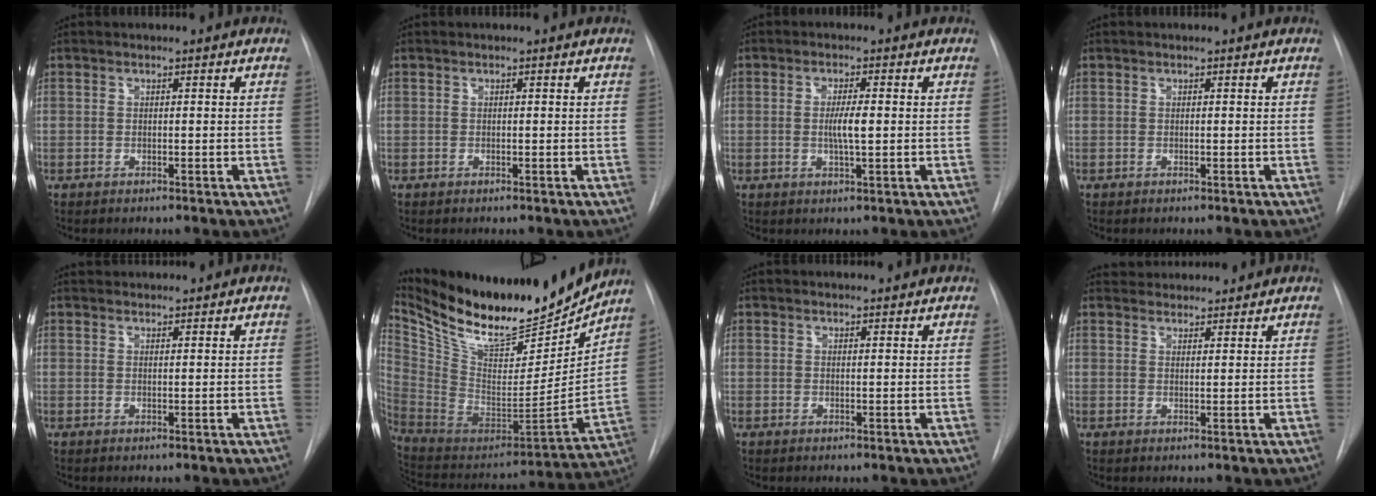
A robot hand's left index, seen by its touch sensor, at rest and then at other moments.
{"total": 0.0}
{"total": 3.5, "force": [-0.1, 0.4, 3.5], "torque": [-0.064, -0.003, -0.001]}
{"total": 0.0}
{"total": 2.5, "force": [2.5, 0.4, 0.2], "torque": [-0.004, 0.030, 0.043]}
{"total": 24.8, "force": [22.0, 5.3, 10.1], "torque": [-0.188, -0.047, 0.360]}
{"total": 2.6, "force": [2.5, 0.5, 0.4], "torque": [-0.009, 0.014, 0.027]}
{"total": 5.0, "force": [4.9, 1.0, 0.2], "torque": [-0.004, 0.032, 0.071]}